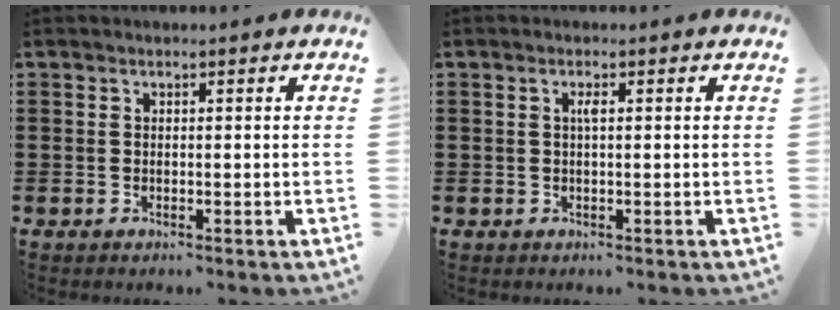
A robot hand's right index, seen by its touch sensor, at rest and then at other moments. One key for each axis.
{"total": 1.2, "fx": 0.2, "fy": 0.2, "fz": 1.2, "tx": -0.024, "ty": 0.003, "tz": 0.002}